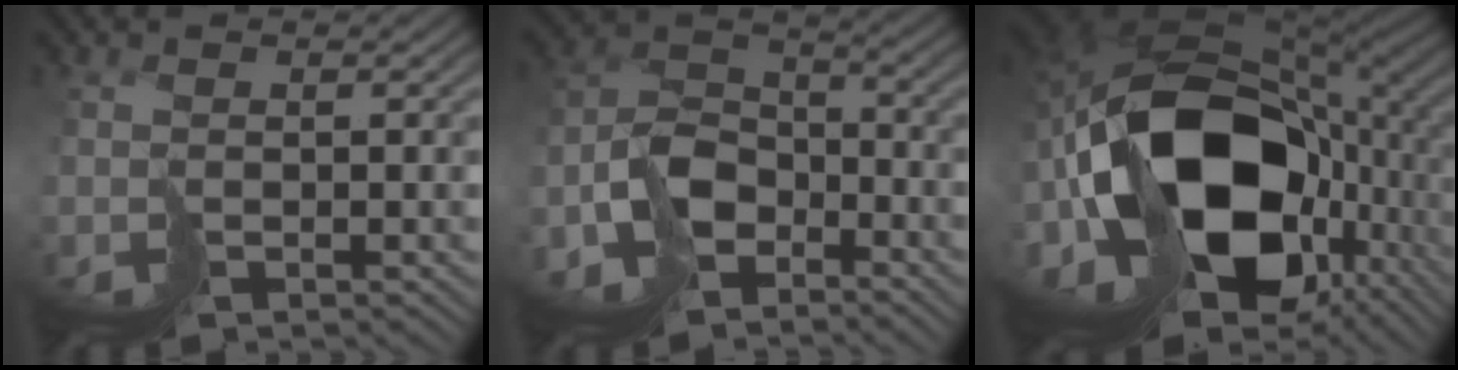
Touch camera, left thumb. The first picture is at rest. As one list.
[{"total": 9.3, "force": [-6.5, 5.0, 4.3], "torque": [-0.086, 0.000, -0.138]}, {"total": 21.1, "force": [-1.9, 12.9, 16.6], "torque": [-0.396, -0.030, -0.013]}]